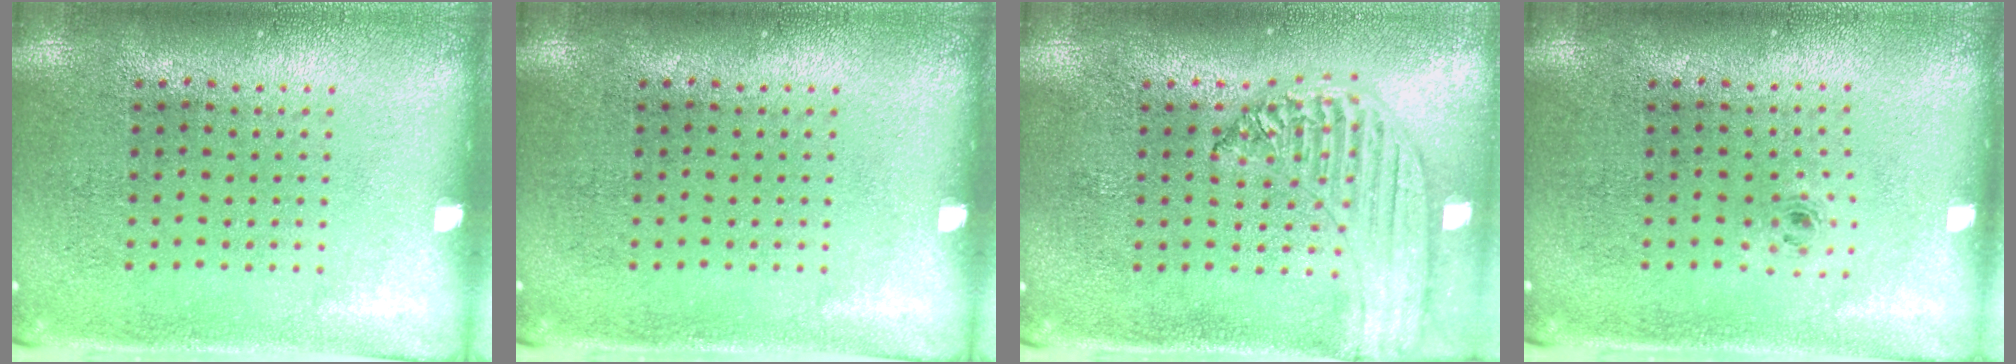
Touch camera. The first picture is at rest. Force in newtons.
{"total": 0.0}
{"total": 1.3, "press": 1.2, "slide": 0.2}
{"total": 0.6, "press": 0.3, "slide": 0.5}